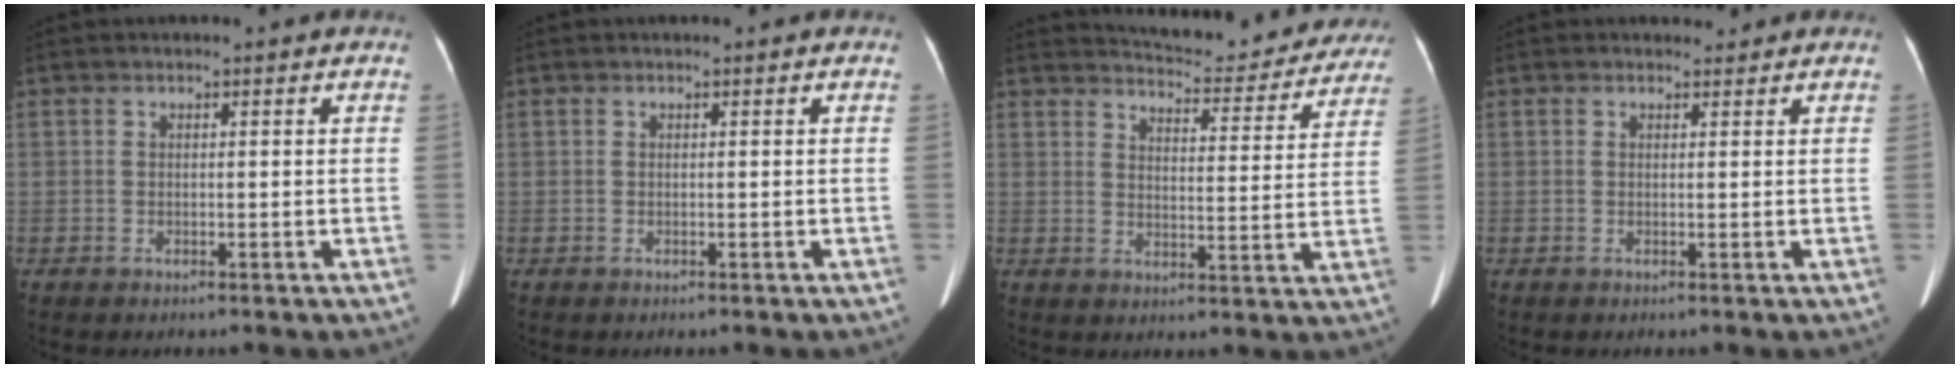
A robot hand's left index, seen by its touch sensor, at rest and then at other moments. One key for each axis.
{"total": 0.0}
{"total": 17.0, "fx": 16.2, "fy": 3.5, "fz": 4.1, "tx": -0.042, "ty": -0.025, "tz": 0.187}
{"total": 1.0, "fx": 1.0, "fy": 0.4, "fz": -0.1, "tx": -0.005, "ty": -0.003, "tz": 0.013}